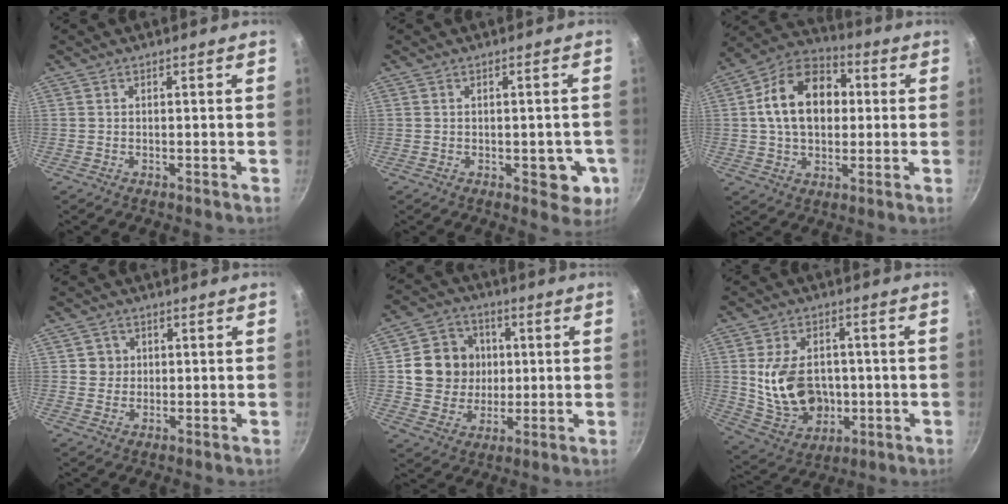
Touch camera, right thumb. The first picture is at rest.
{"total": 6.0, "force": [-1.4, 3.2, 4.8], "torque": [-0.031, 0.001, -0.014]}
{"total": 16.5, "force": [2.0, 11.6, 11.5], "torque": [-0.159, 0.027, 0.018]}
{"total": 3.2, "force": [0.6, 3.1, 0.6], "torque": [0.013, 0.006, 0.006]}
{"total": 12.7, "force": [1.8, 11.5, 5.0], "torque": [-0.055, 0.008, 0.030]}
{"total": 15.3, "force": [-0.3, 11.2, 10.4], "torque": [-0.156, 0.004, 0.012]}